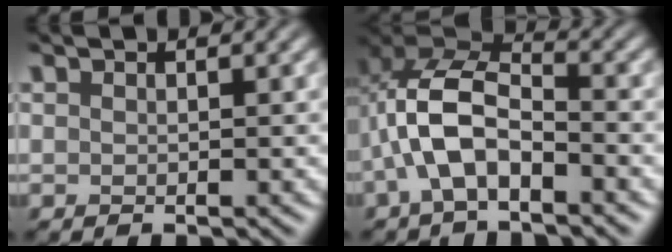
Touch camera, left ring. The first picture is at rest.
{"total": 6.8, "force": [-3.5, 3.0, 5.0], "torque": [-0.107, 0.013, -0.079]}